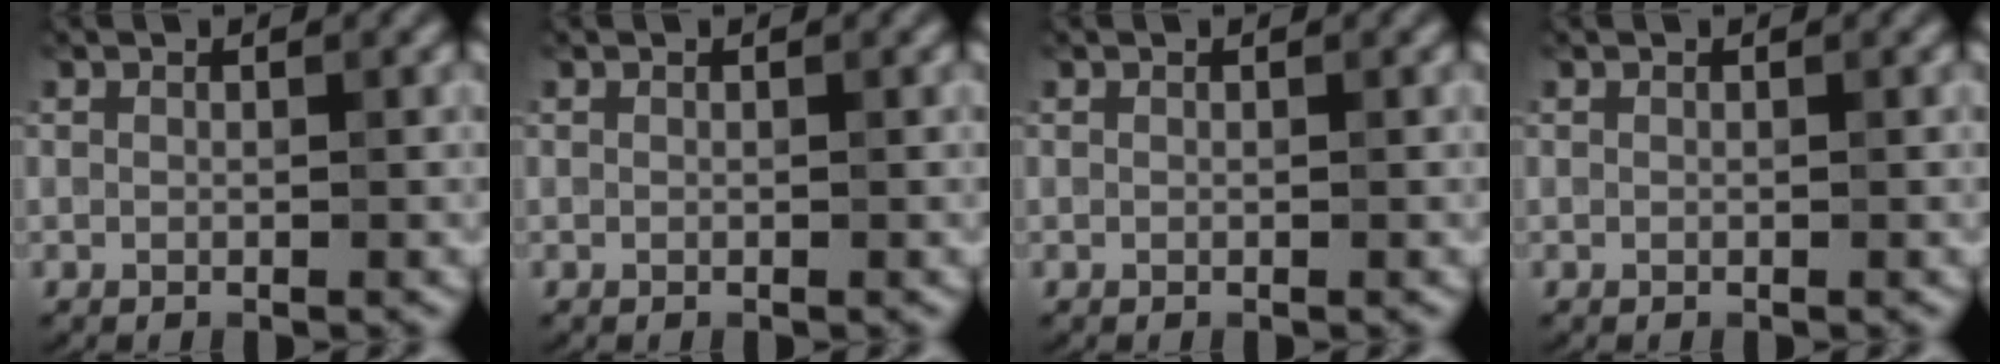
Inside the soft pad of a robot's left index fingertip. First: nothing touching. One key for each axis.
{"total": 0.0}
{"total": 0.0}
{"total": 0.0}